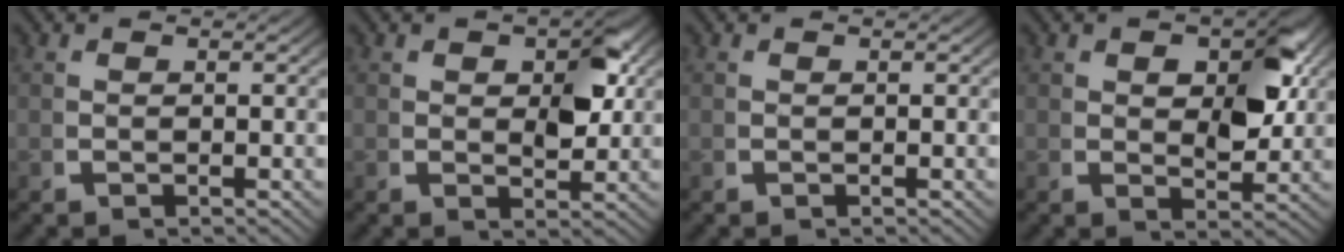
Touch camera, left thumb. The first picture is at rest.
{"total": 3.8, "force": [1.3, 1.6, 3.2], "torque": [-0.028, 0.007, 0.019]}
{"total": 0.0}
{"total": 5.1, "force": [1.6, 2.3, 4.2], "torque": [-0.048, 0.001, 0.026]}